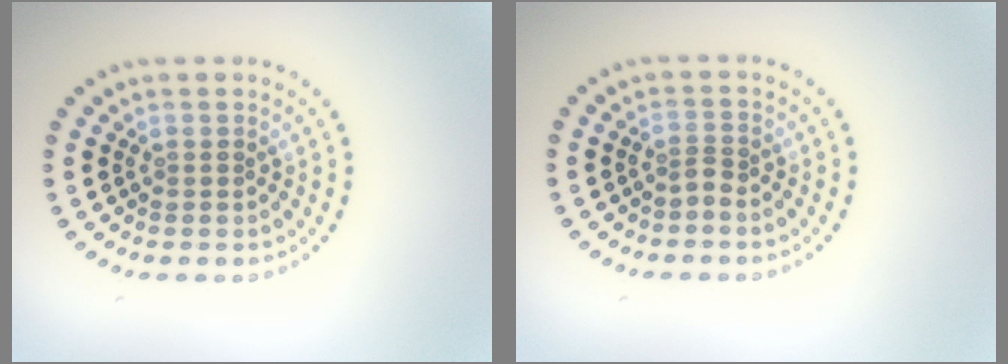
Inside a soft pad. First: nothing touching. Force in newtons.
{"total": 0.8, "press": 0.4, "slide": 0.7}